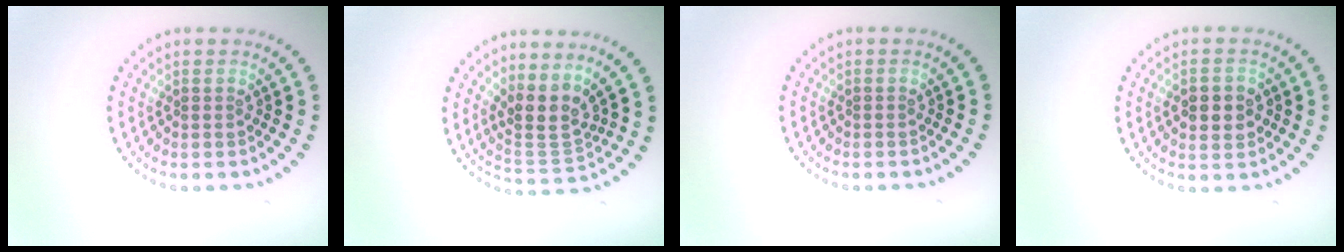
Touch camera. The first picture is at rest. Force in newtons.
{"total": 3.4, "press": 2.6, "slide": 2.3}
{"total": 0.0}
{"total": 3.0, "press": 3.0, "slide": 0.1}